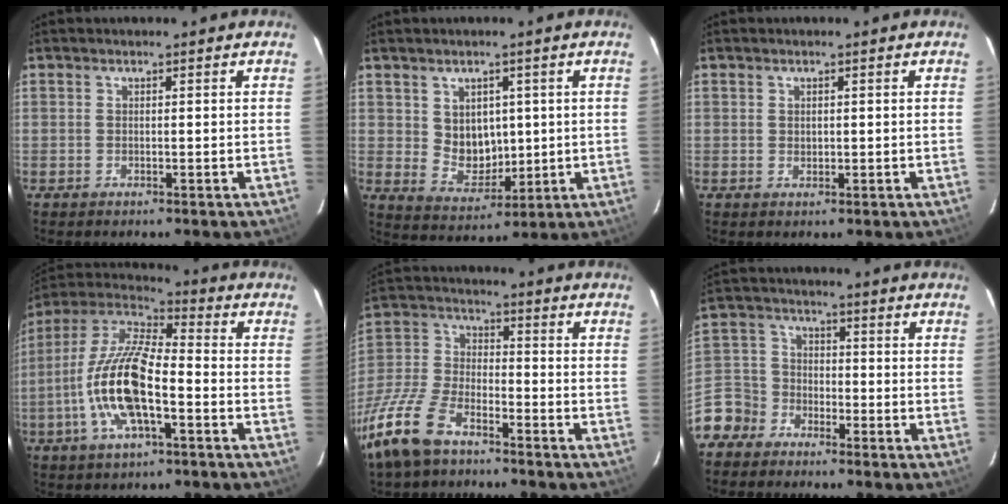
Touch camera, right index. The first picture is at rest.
{"total": 7.2, "force": [1.5, 5.9, 3.8], "torque": [-0.067, 0.000, 0.046]}
{"total": 1.0, "force": [0.4, 0.8, 0.5], "torque": [-0.007, 0.003, 0.008]}
{"total": 16.5, "force": [-5.1, 5.6, 14.6], "torque": [-0.296, -0.003, -0.105]}
{"total": 15.9, "force": [-10.9, 7.3, 9.0], "torque": [-0.218, -0.011, -0.219]}
{"total": 8.6, "force": [-5.8, 6.2, 1.2], "torque": [-0.046, 0.027, -0.124]}